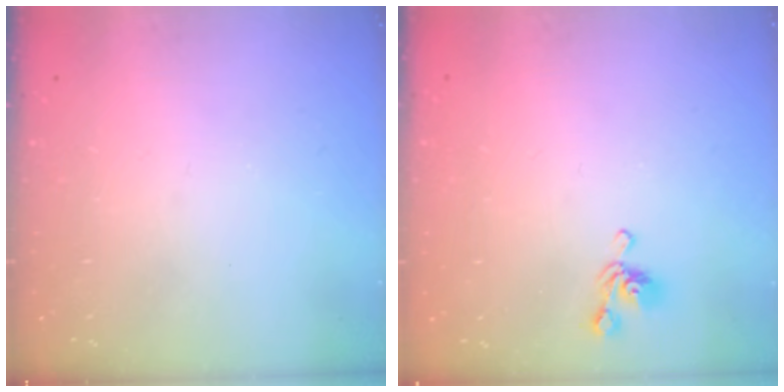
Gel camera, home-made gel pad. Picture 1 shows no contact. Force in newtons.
{"total": 5.1, "press": 5.1, "slide": 0.2}